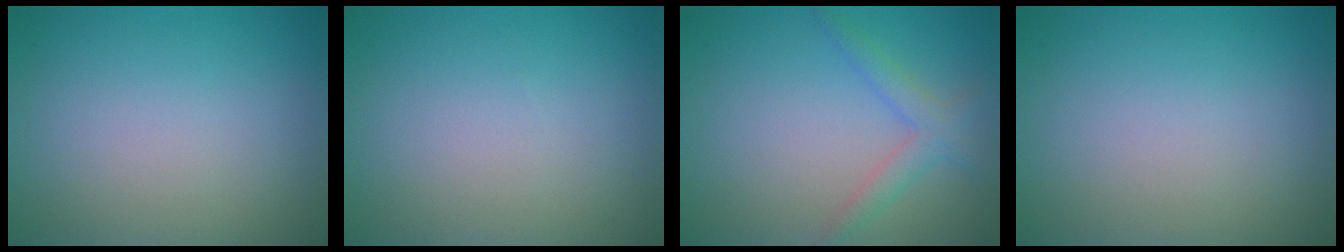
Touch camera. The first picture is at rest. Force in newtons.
{"total": 0.0}
{"total": 2.3, "press": 2.3, "slide": 0.1}
{"total": 0.0}